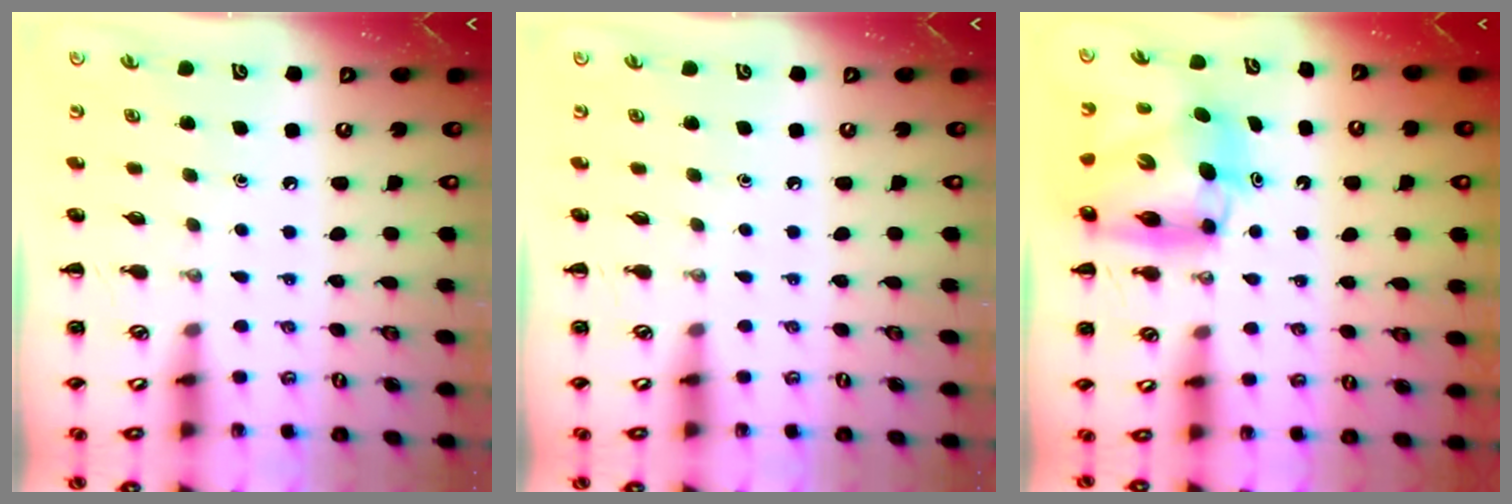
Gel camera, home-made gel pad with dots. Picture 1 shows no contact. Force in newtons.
{"total": 0.0}
{"total": 9.4, "press": 9.0, "slide": 2.7}